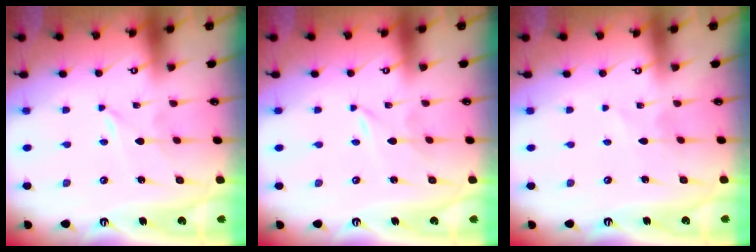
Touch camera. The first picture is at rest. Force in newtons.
{"total": 0.0}
{"total": 1.8, "press": 1.8, "slide": 0.2}